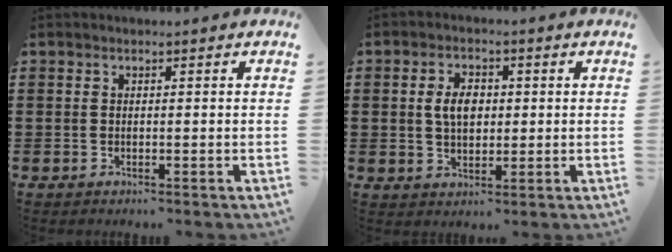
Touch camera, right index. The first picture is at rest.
{"total": 4.6, "force": [0.5, 3.0, 3.5], "torque": [-0.067, 0.009, 0.004]}